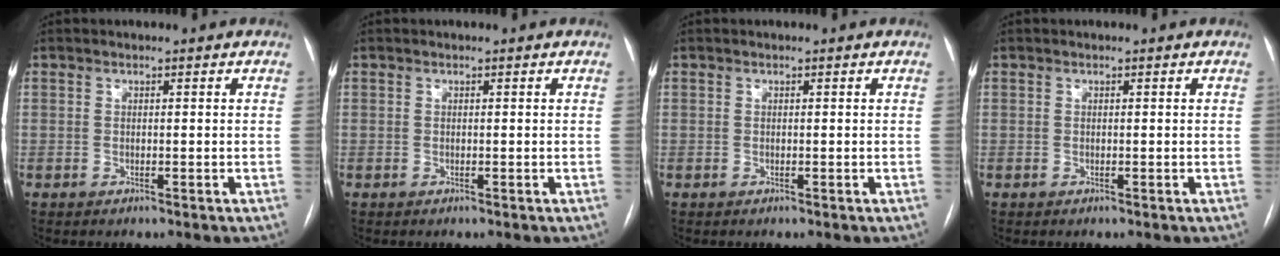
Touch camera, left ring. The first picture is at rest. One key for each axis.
{"total": 0.0}
{"total": 0.0}
{"total": 0.0}